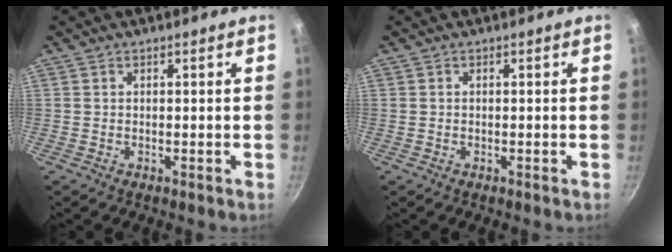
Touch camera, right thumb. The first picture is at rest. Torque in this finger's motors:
{"motor_torque": [-0.08, -0.28, -0.03, 0.47, -0.02]}